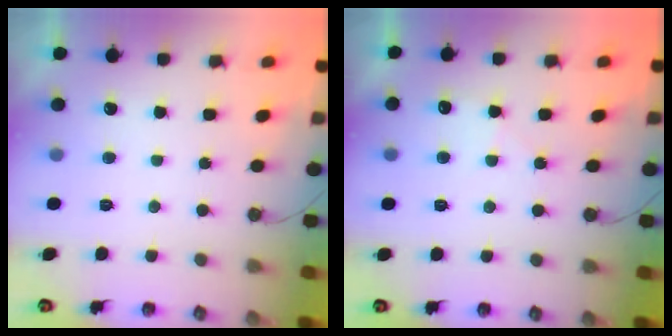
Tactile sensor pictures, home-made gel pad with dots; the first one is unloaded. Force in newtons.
{"total": 4.2, "press": 4.2, "slide": 0.6}